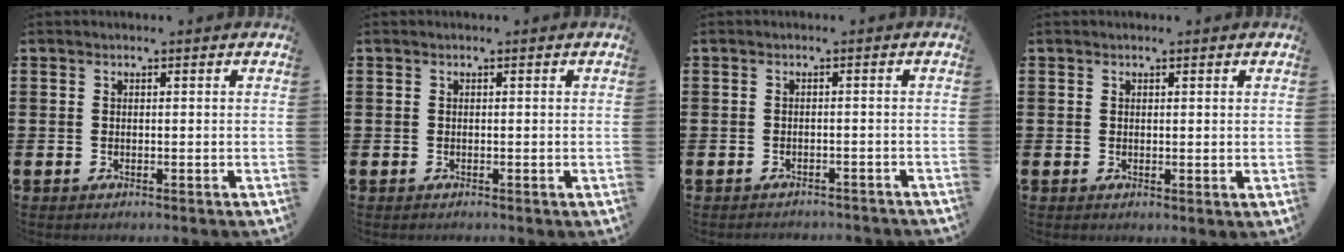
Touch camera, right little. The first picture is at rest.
{"total": 0.0}
{"total": 1.0, "force": [-1.0, 0.0, 0.0], "torque": [-0.004, 0.006, -0.022]}
{"total": 0.0}